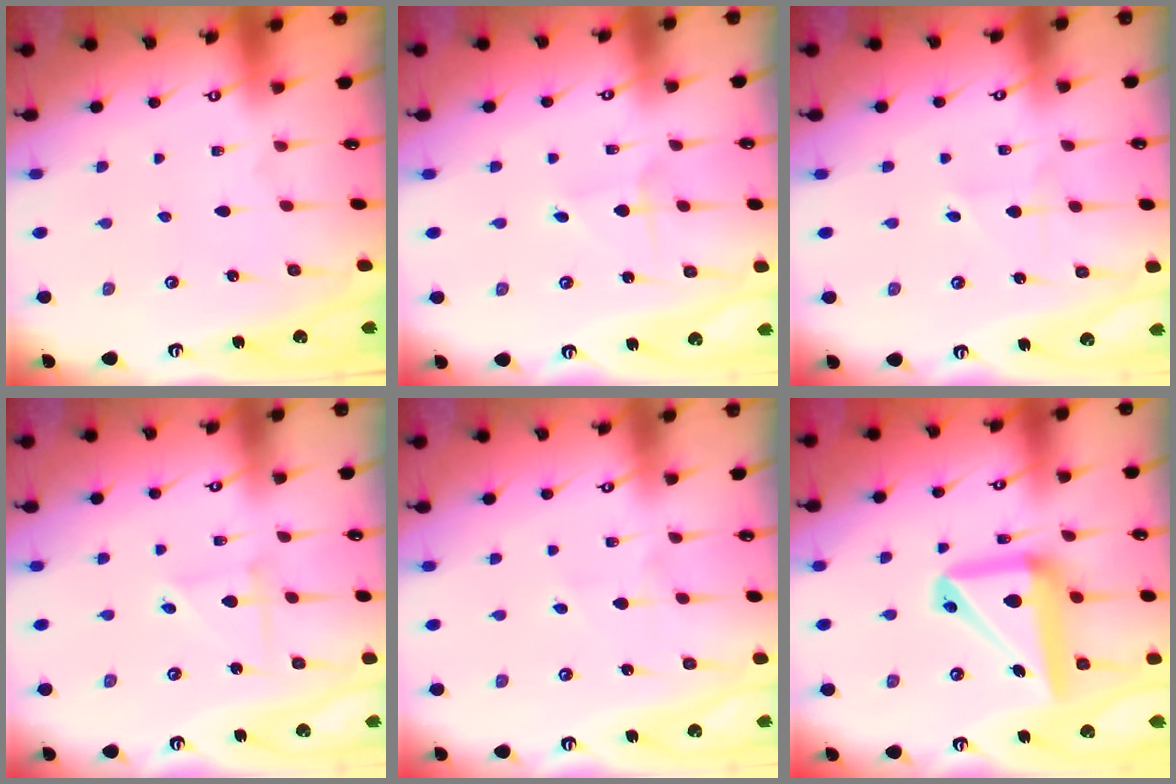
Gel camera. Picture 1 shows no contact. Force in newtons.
{"total": 1.8, "press": 1.8, "slide": 0.2}
{"total": 2.4, "press": 2.4, "slide": 0.2}
{"total": 2.8, "press": 2.8, "slide": 0.3}
{"total": 2.1, "press": 2.1, "slide": 0.2}
{"total": 16.0, "press": 15.9, "slide": 2.0}